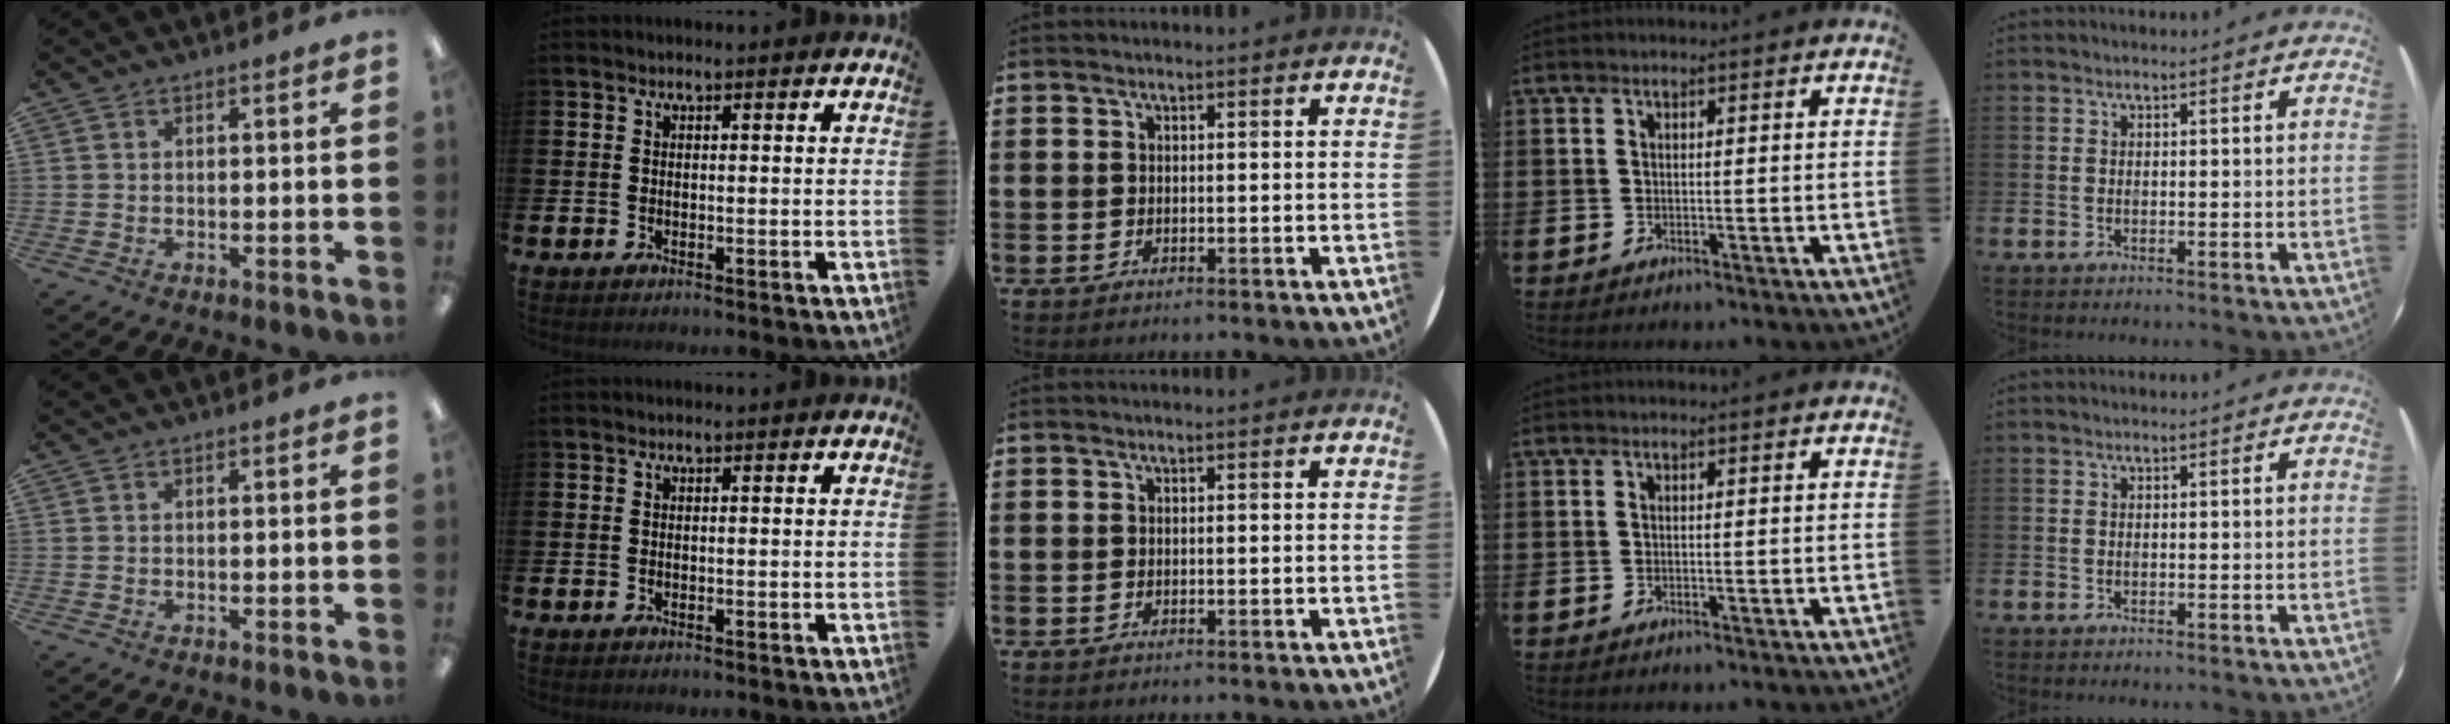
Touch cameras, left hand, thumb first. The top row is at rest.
{}